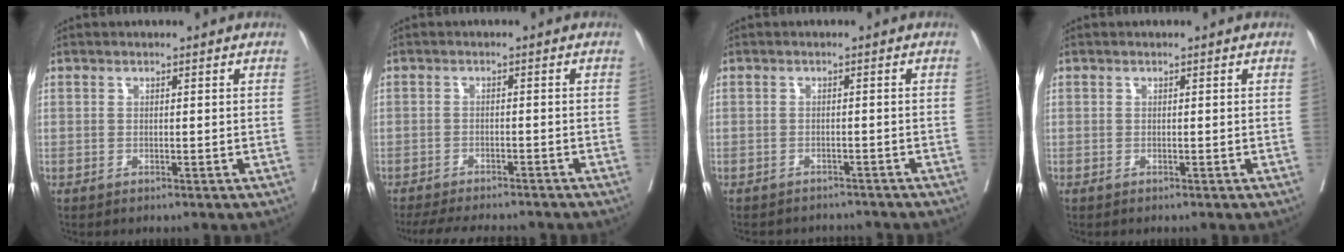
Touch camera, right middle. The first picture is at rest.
{"total": 11.5, "force": [-10.3, 2.3, 4.5], "torque": [-0.073, -0.007, -0.136]}
{"total": 5.6, "force": [-5.4, 1.3, 0.5], "torque": [-0.002, 0.004, -0.065]}
{"total": 0.0}